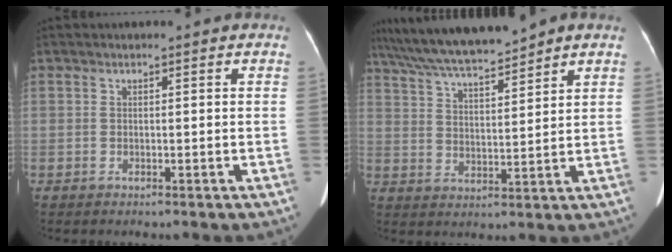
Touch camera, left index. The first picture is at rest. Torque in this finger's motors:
{"motor_torque": [0.52, -1.27, 0.21, 0.03]}